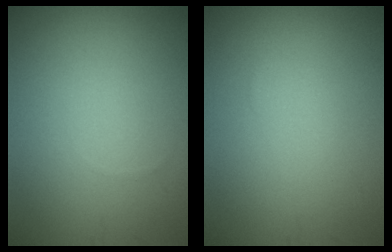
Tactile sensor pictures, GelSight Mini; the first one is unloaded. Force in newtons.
{"total": 0.0}